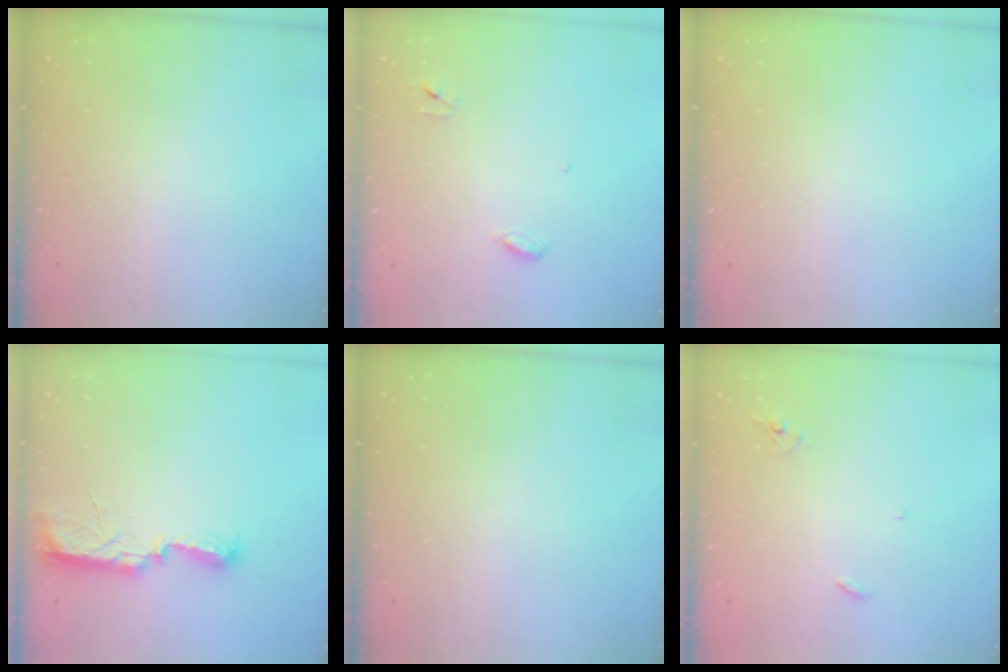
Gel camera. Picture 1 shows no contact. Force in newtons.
{"total": 3.4, "press": 3.4, "slide": 0.3}
{"total": 0.0}
{"total": 10.6, "press": 9.2, "slide": 5.3}
{"total": 0.0}
{"total": 2.9, "press": 2.9, "slide": 0.2}